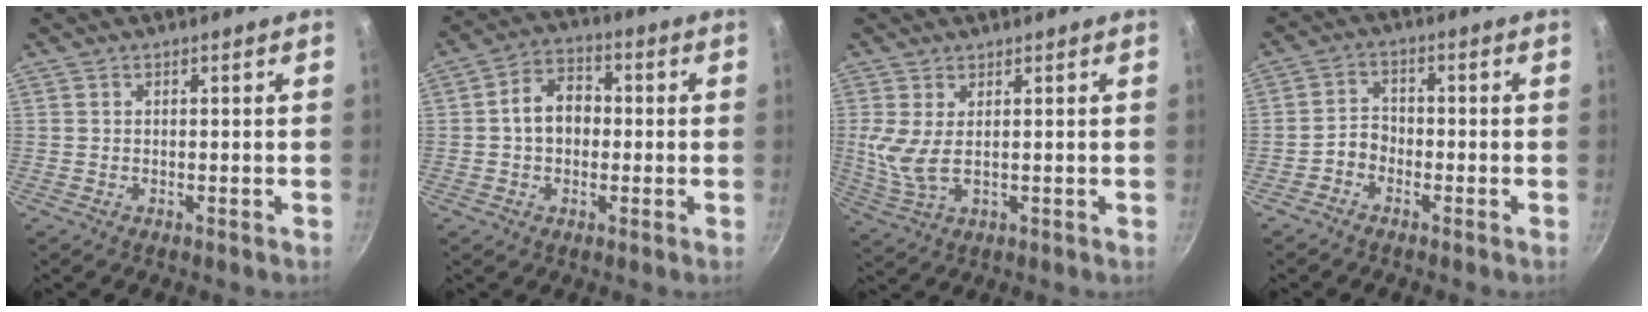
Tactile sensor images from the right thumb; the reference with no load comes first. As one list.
[{"total": 7.9, "force": [-0.2, 6.0, 5.2], "torque": [-0.053, 0.024, -0.013]}, {"total": 5.6, "force": [1.0, 2.3, 5.0], "torque": [-0.111, -0.009, 0.029]}, {"total": 3.1, "force": [-1.9, 2.2, 1.2], "torque": [-0.011, 0.029, -0.041]}]